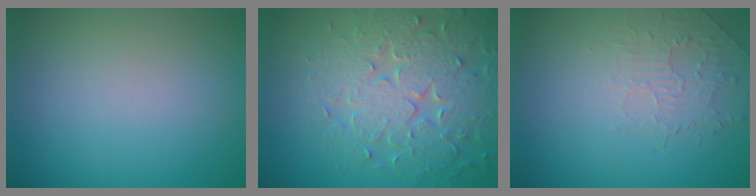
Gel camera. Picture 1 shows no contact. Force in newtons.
{"total": 7.4, "press": 6.0, "slide": 4.3}
{"total": 2.0, "press": 0.8, "slide": 1.8}